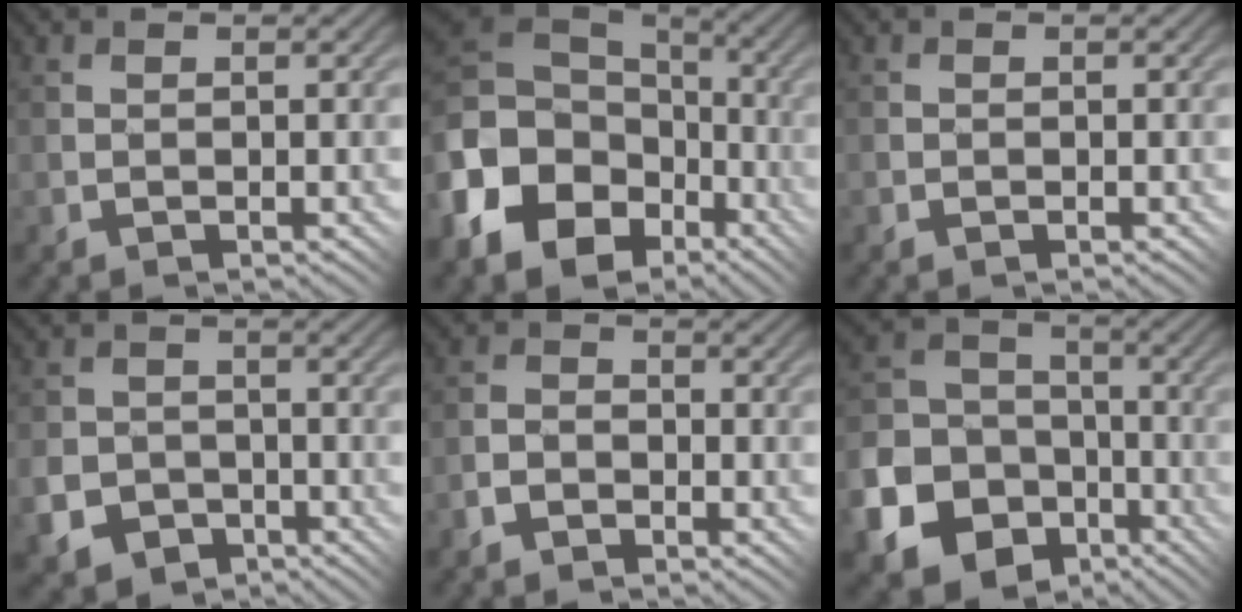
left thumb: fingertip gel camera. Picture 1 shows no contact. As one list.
[{"total": 17.5, "force": [-6.2, 12.7, 10.4], "torque": [-0.257, -0.016, -0.106]}, {"total": 0.7, "force": [-0.4, 0.5, 0.3], "torque": [-0.003, -0.002, -0.009]}, {"total": 5.4, "force": [-2.3, 4.5, 1.9], "torque": [-0.051, -0.017, -0.049]}, {"total": 2.8, "force": [-1.8, 1.8, 1.1], "torque": [-0.019, 0.004, -0.039]}, {"total": 16.1, "force": [-7.3, 12.9, 6.4], "torque": [-0.177, -0.056, -0.136]}]